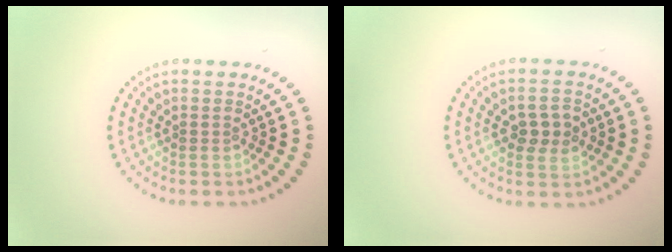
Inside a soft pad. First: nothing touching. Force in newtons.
{"total": 2.5, "press": 2.5, "slide": 0.1}